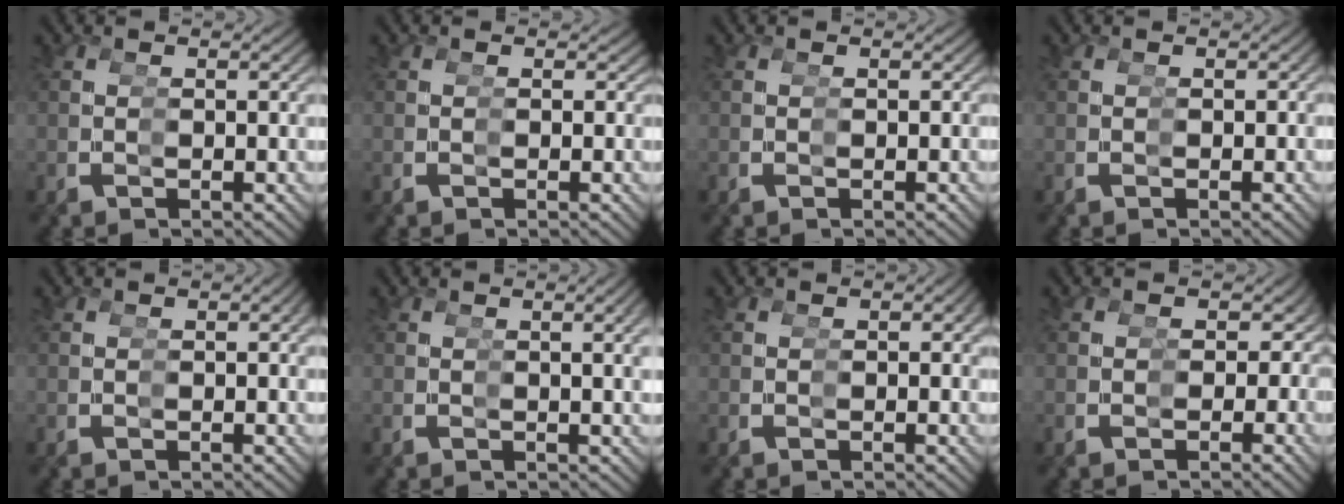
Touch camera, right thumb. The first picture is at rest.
{"total": 1.0, "force": [0.3, 0.9, 0.0], "torque": [0.009, -0.008, 0.004]}
{"total": 0.6, "force": [-0.1, 0.6, 0.0], "torque": [0.004, -0.007, 0.000]}
{"total": 0.8, "force": [-0.2, 0.8, 0.3], "torque": [0.002, -0.009, -0.001]}
{"total": 0.8, "force": [0.0, 0.5, 0.7], "torque": [-0.007, -0.007, 0.001]}
{"total": 1.5, "force": [0.3, -0.4, 1.4], "torque": [-0.020, 0.009, 0.007]}
{"total": 1.2, "force": [-0.1, 1.0, 0.6], "torque": [-0.001, -0.010, 0.000]}
{"total": 4.2, "force": [0.0, 3.7, 1.9], "torque": [-0.007, -0.021, 0.003]}